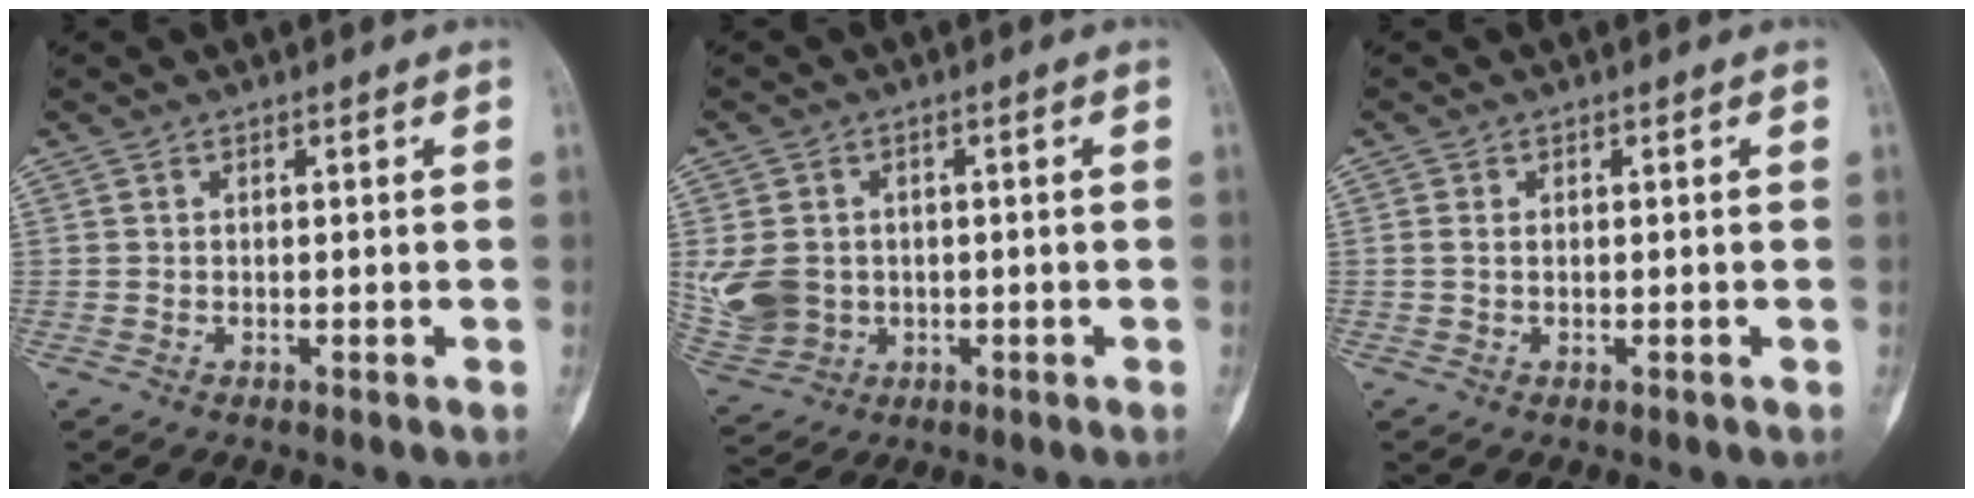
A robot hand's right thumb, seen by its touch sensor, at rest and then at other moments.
{"total": 9.0, "force": [-0.1, 7.5, 5.0], "torque": [-0.095, 0.001, 0.012]}
{"total": 0.9, "force": [0.0, 0.6, 0.7], "torque": [-0.015, -0.001, -0.001]}